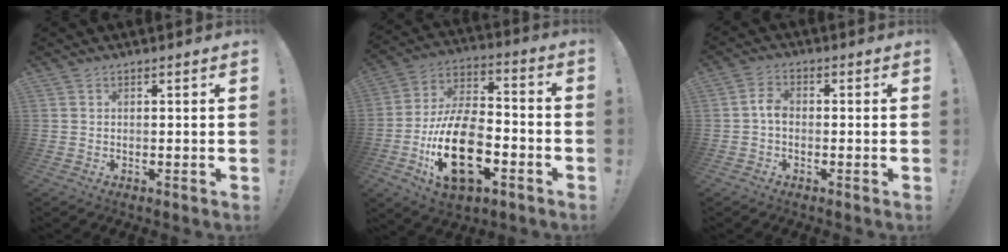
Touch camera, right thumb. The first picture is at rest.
{"total": 22.7, "force": [-8.2, 12.6, 17.0], "torque": [-0.312, 0.045, -0.132]}
{"total": 4.1, "force": [-0.8, 2.6, 3.1], "torque": [-0.058, 0.015, -0.013]}